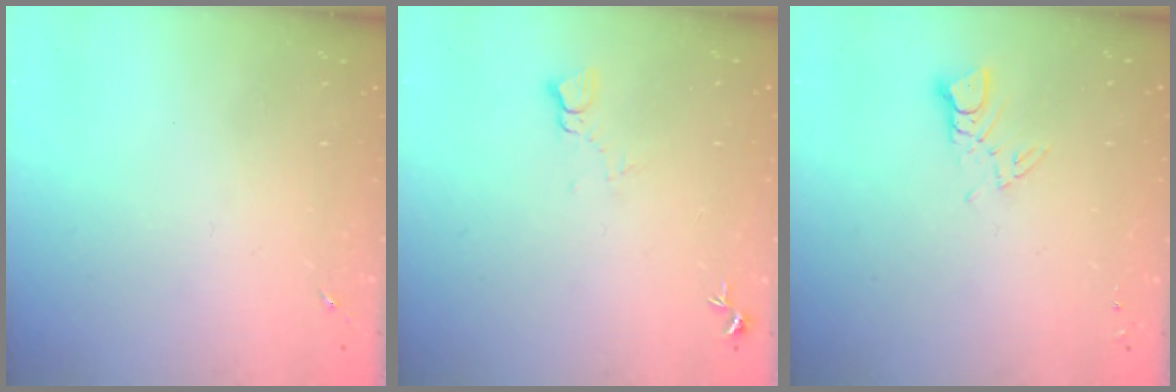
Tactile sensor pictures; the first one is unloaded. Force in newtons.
{"total": 3.7, "press": 3.7, "slide": 0.3}
{"total": 3.9, "press": 3.9, "slide": 0.4}